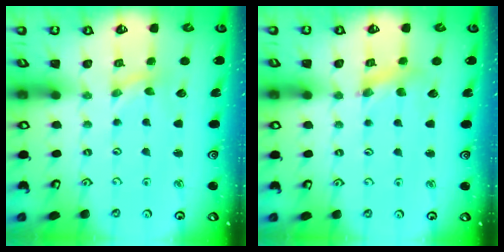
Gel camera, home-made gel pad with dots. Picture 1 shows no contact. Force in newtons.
{"total": 3.8, "press": 3.7, "slide": 0.6}